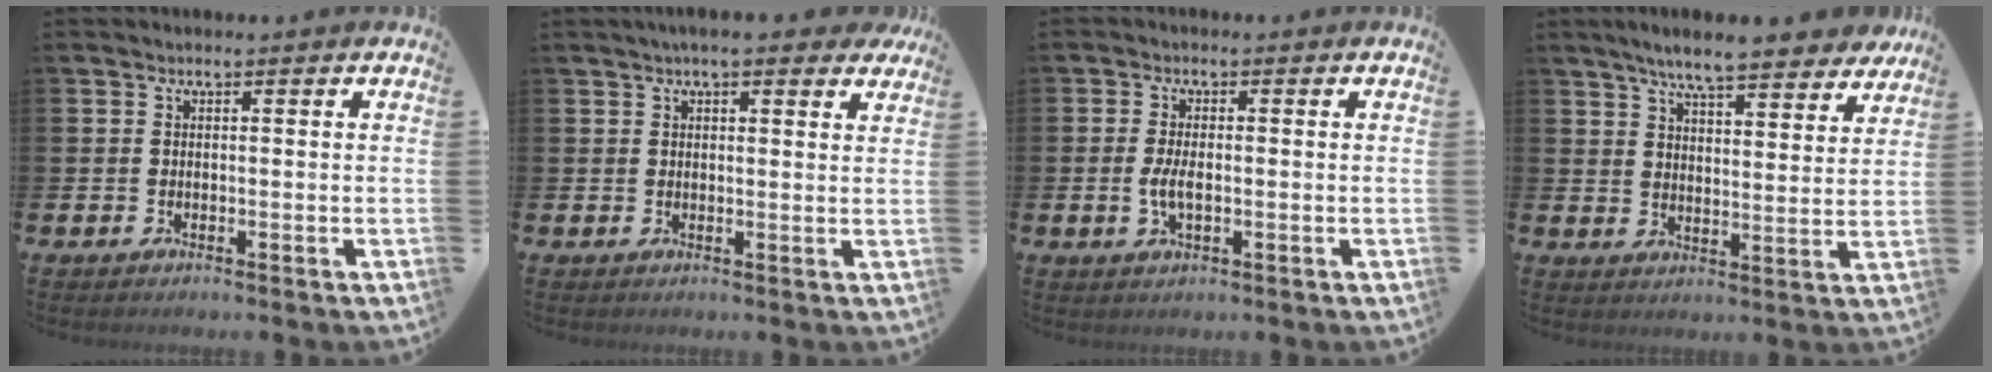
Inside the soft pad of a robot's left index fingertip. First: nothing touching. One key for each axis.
{"total": 3.6, "fx": 3.2, "fy": 0.7, "fz": 1.7, "tx": -0.030, "ty": -0.008, "tz": 0.055}
{"total": 3.1, "fx": -0.3, "fy": 1.4, "fz": 2.7, "tx": -0.048, "ty": 0.003, "tz": -0.007}
{"total": 7.9, "fx": 7.3, "fy": 1.0, "fz": 2.8, "tx": -0.068, "ty": -0.036, "tz": 0.129}